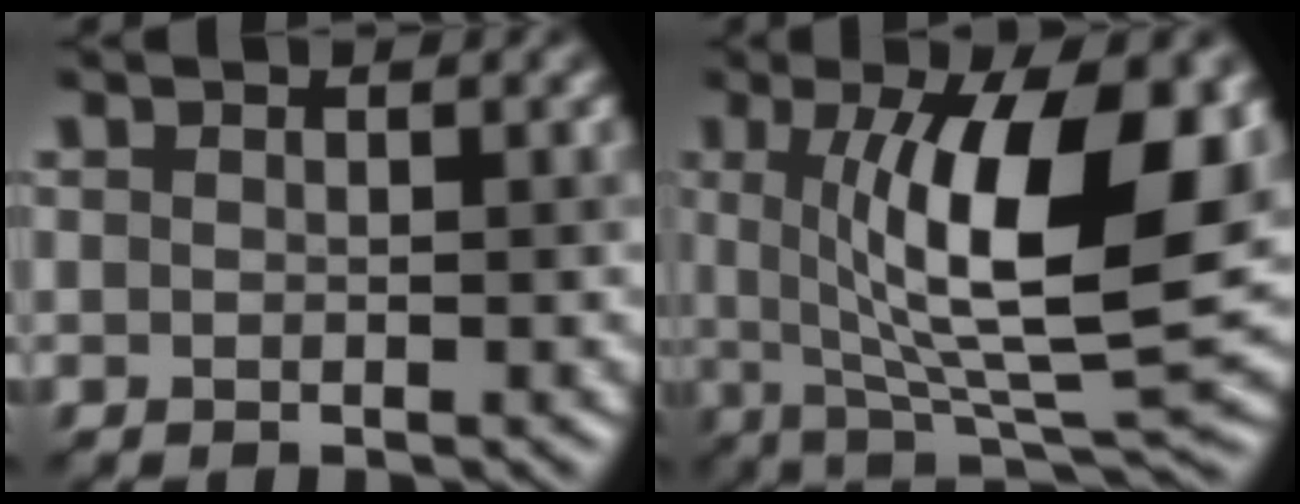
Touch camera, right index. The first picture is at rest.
{"total": 12.2, "force": [2.3, 3.1, 11.6], "torque": [-0.175, -0.003, 0.045]}